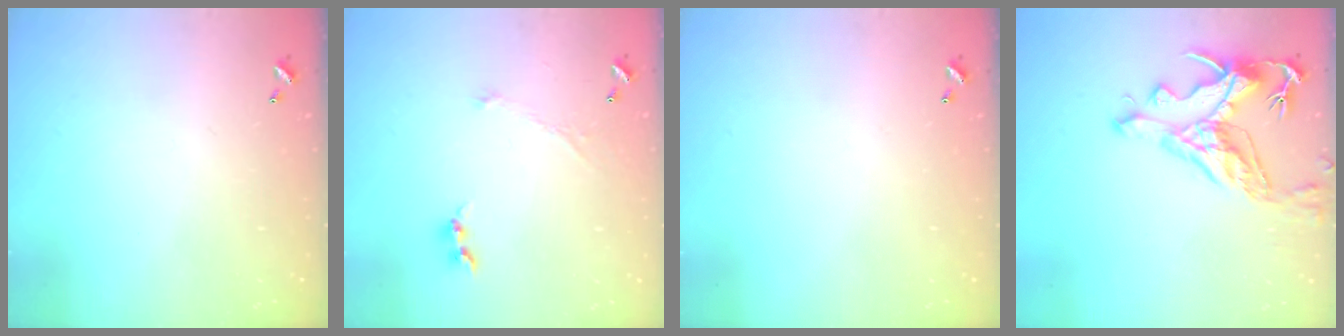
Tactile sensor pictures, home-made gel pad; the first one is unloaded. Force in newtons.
{"total": 1.2, "press": 1.2, "slide": 0.1}
{"total": 0.0}
{"total": 7.8, "press": 7.7, "slide": 1.4}